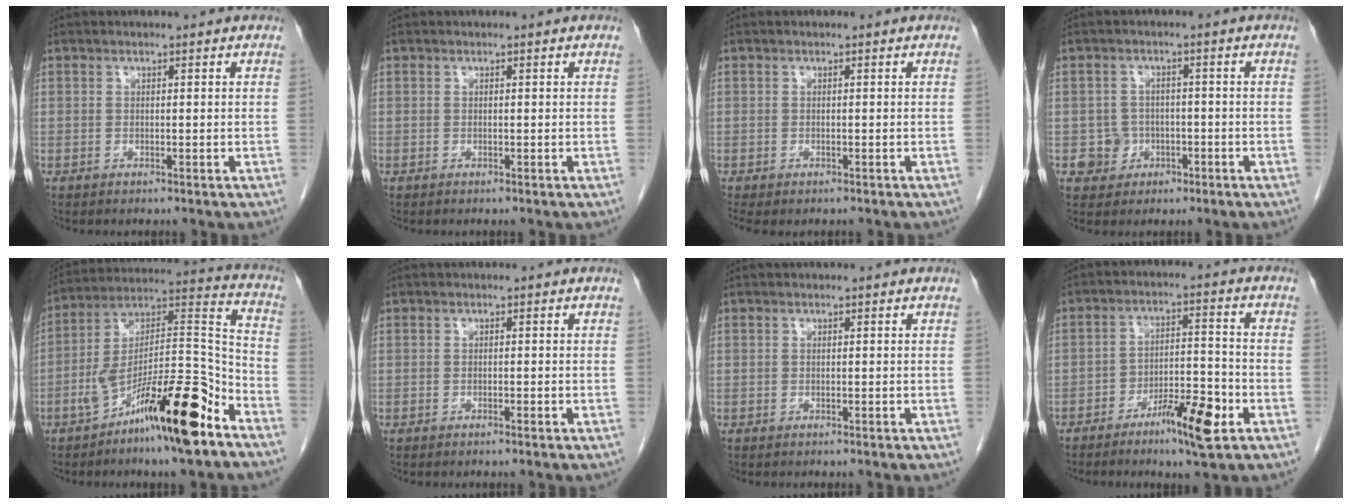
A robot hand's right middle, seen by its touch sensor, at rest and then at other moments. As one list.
[{"total": 0.0}, {"total": 2.0, "force": [-1.5, 1.0, 0.8], "torque": [-0.014, -0.005, -0.020]}, {"total": 3.9, "force": [-1.3, 3.6, 0.2], "torque": [0.007, 0.014, -0.016]}, {"total": 19.4, "force": [-11.3, 2.6, 15.6], "torque": [-0.264, 0.011, -0.187]}, {"total": 0.6, "force": [-0.4, 0.0, 0.4], "torque": [-0.010, 0.001, -0.006]}, {"total": 0.0}, {"total": 8.3, "force": [-4.6, 1.7, 6.7], "torque": [-0.107, 0.006, -0.075]}]